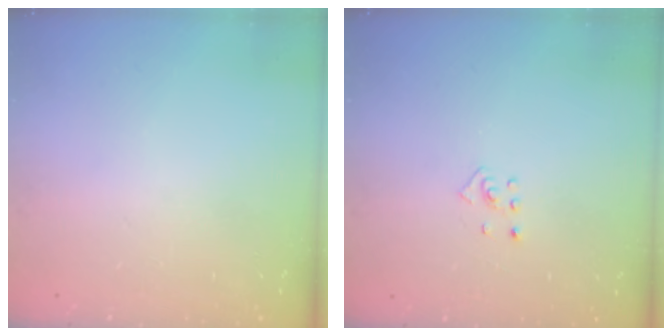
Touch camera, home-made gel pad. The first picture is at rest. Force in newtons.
{"total": 2.0, "press": 1.9, "slide": 0.8}